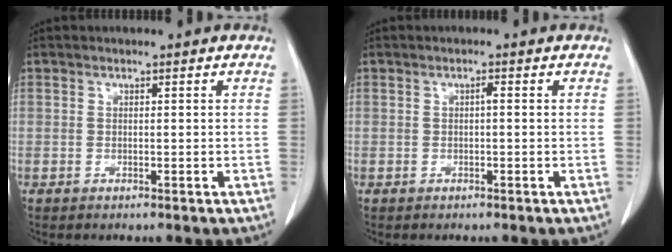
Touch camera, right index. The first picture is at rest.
{"total": 0.7, "force": [0.0, 0.1, 0.7], "torque": [-0.012, 0.002, 0.000]}